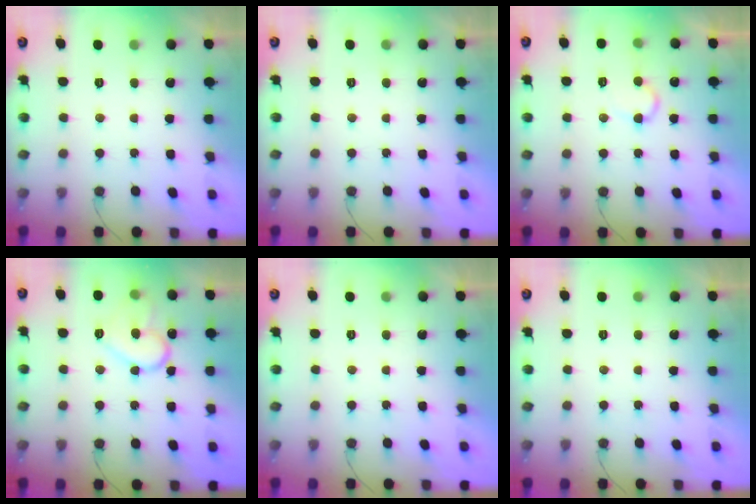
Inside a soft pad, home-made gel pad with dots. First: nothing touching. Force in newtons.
{"total": 1.7, "press": 1.6, "slide": 0.0}
{"total": 6.1, "press": 6.1, "slide": 0.5}
{"total": 12.9, "press": 12.8, "slide": 1.1}
{"total": 2.0, "press": 2.0, "slide": 0.1}
{"total": 1.8, "press": 1.8, "slide": 0.0}